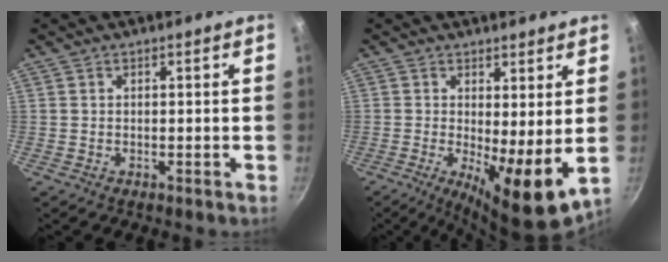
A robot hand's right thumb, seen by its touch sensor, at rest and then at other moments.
{"total": 10.1, "force": [0.1, 3.1, 9.6], "torque": [-0.137, -0.022, 0.005]}